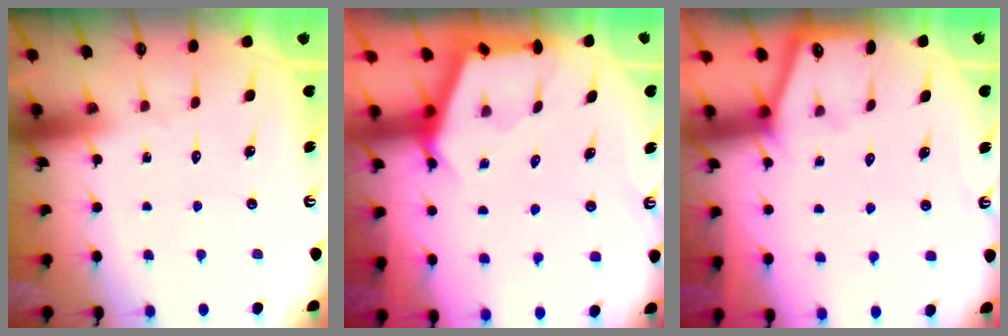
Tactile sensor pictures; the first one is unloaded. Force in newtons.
{"total": 2.7, "press": 2.6, "slide": 0.4}
{"total": 1.2, "press": 1.1, "slide": 0.1}